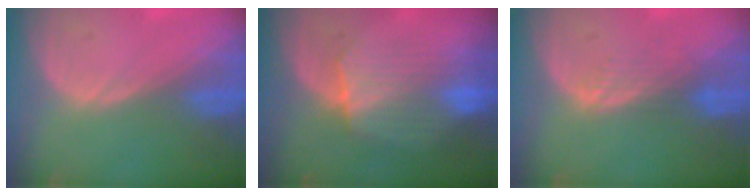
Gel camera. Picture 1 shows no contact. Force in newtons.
{"total": 7.6, "press": 7.6, "slide": 0.5}
{"total": 3.3, "press": 2.8, "slide": 1.8}